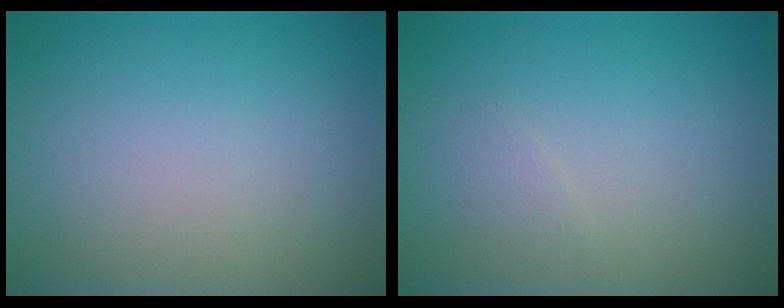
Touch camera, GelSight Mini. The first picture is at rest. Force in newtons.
{"total": 0.7, "press": 0.7, "slide": 0.0}